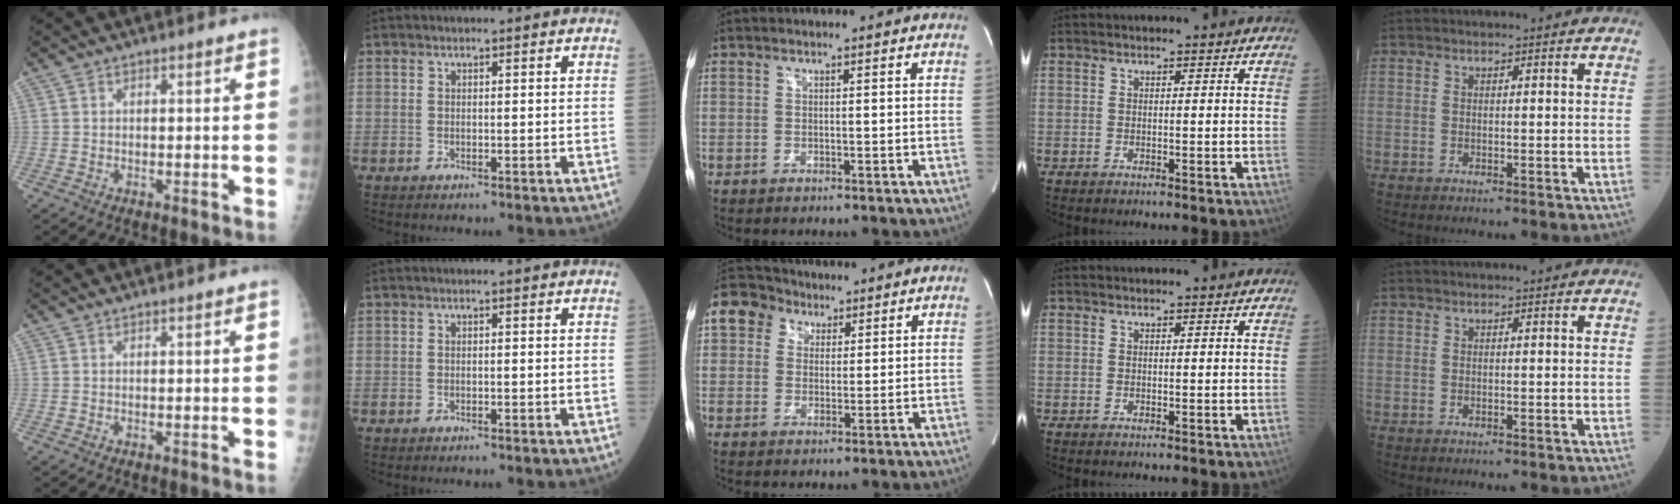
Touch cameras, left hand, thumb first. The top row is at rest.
{"middle": {"total": 10.2, "force": [4.7, 8.5, 3.4], "torque": [-0.087, 0.041, 0.083]}}